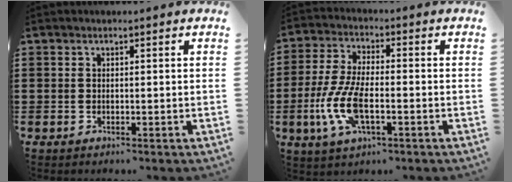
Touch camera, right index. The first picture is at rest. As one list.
[{"total": 9.0, "force": [-2.6, 3.6, 7.8], "torque": [-0.186, -0.017, -0.051]}]